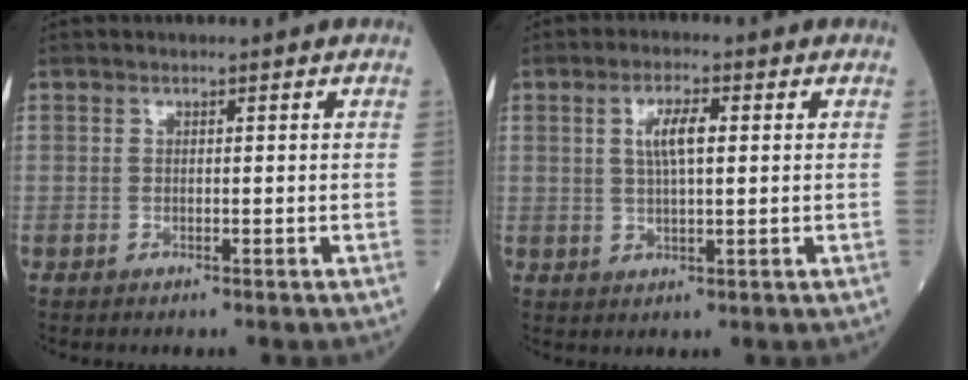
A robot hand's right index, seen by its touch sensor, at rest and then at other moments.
{"total": 4.6, "force": [1.2, 1.0, 4.4], "torque": [-0.085, 0.007, 0.025]}